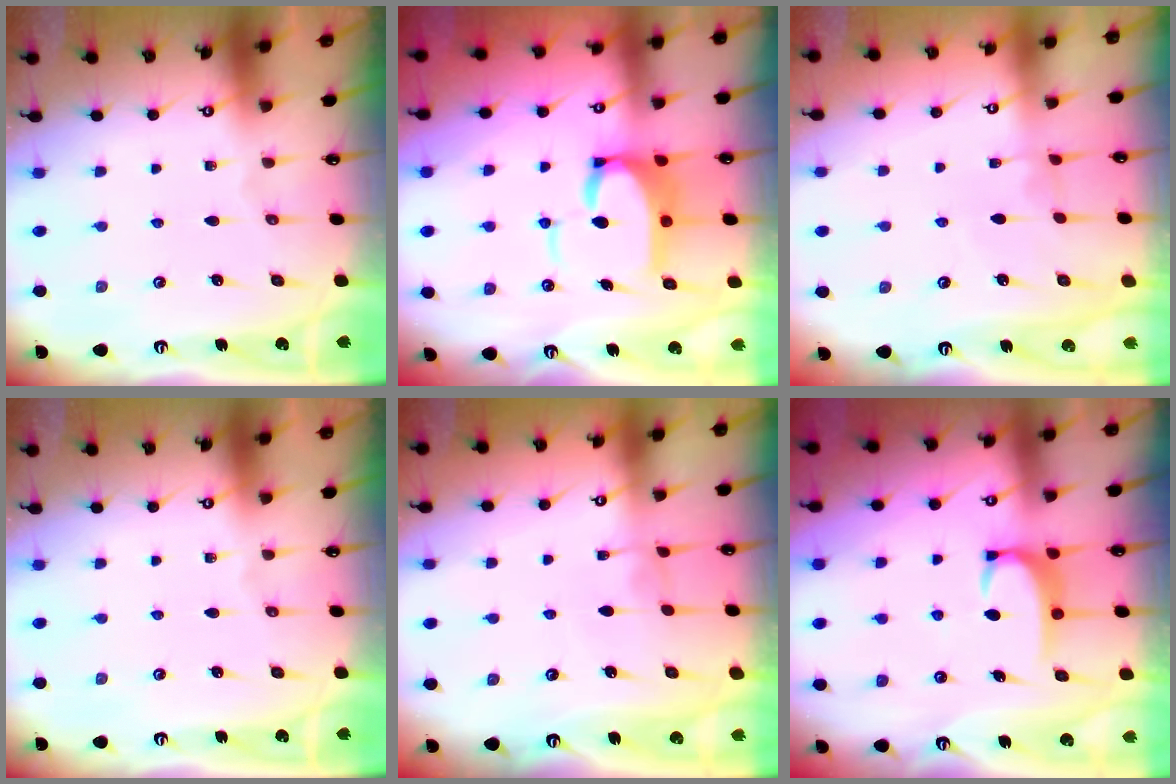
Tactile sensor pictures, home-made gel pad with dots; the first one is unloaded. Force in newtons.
{"total": 8.6, "press": 8.5, "slide": 1.4}
{"total": 2.5, "press": 2.4, "slide": 0.5}
{"total": 0.0}
{"total": 1.4, "press": 1.3, "slide": 0.4}
{"total": 3.7, "press": 3.6, "slide": 0.4}